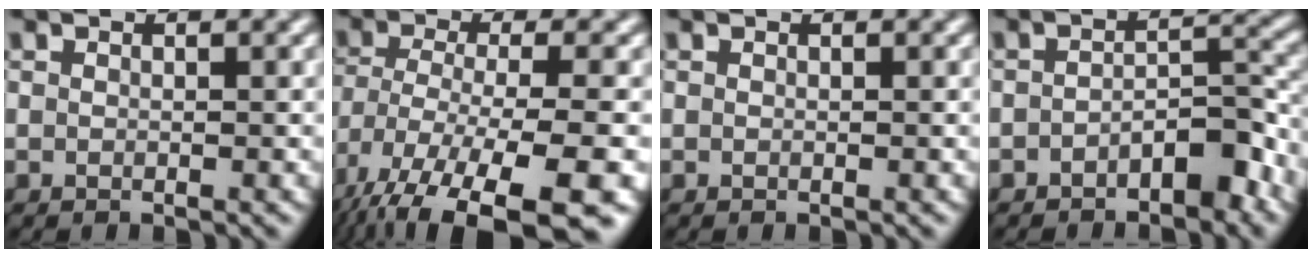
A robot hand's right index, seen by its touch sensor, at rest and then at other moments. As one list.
[{"total": 15.9, "force": [-10.9, 5.5, 10.1], "torque": [-0.189, -0.052, -0.134]}, {"total": 0.0}, {"total": 3.7, "force": [-2.5, 1.4, 2.3], "torque": [-0.030, 0.012, -0.041]}]